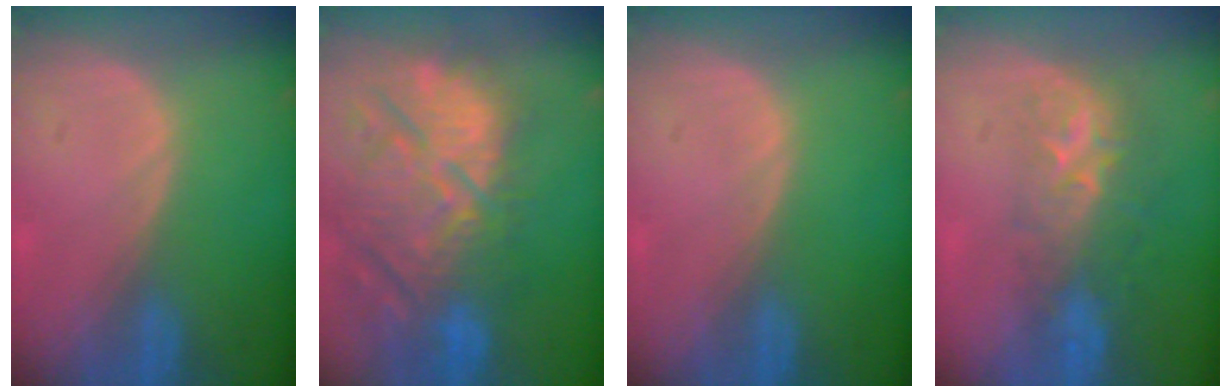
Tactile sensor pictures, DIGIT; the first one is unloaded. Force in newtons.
{"total": 14.5, "press": 12.7, "slide": 7.1}
{"total": 0.0}
{"total": 8.5, "press": 7.3, "slide": 4.2}